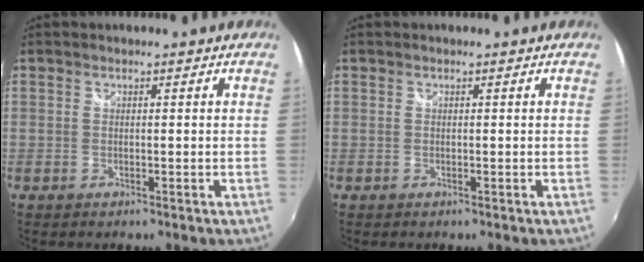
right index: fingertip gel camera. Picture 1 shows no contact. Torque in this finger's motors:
{"motor_torque": [0.00, 0.00, 0.00, 0.00]}